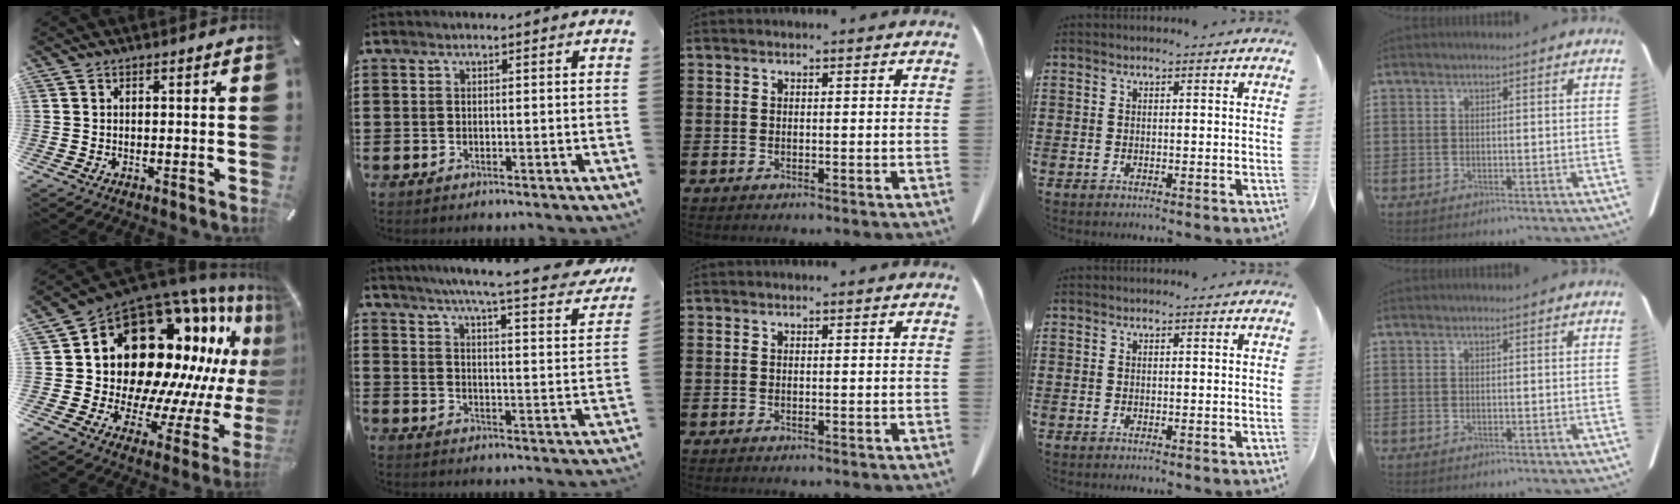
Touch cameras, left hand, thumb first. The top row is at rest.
{"thumb": {"total": 23.6, "force": [11.2, 15.6, 13.8], "torque": [-0.188, -0.138, 0.230]}, "index": {"total": 6.4, "force": [5.4, -0.6, 3.4], "torque": [-0.072, -0.047, 0.082]}}